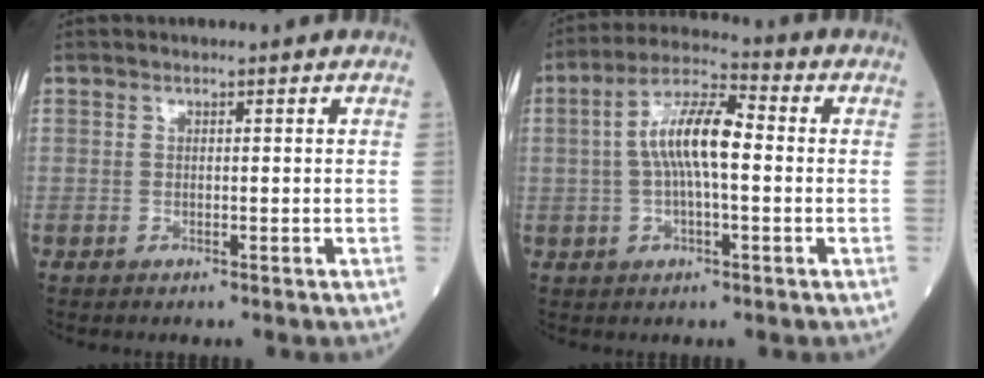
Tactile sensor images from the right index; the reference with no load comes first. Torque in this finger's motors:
{"motor_torque": [1.01, -0.11, 0.38, 0.16]}